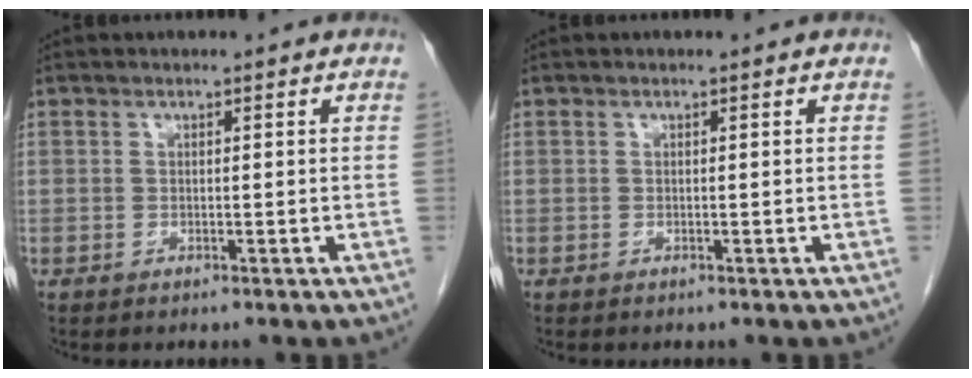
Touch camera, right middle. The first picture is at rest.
{"total": 0.0}